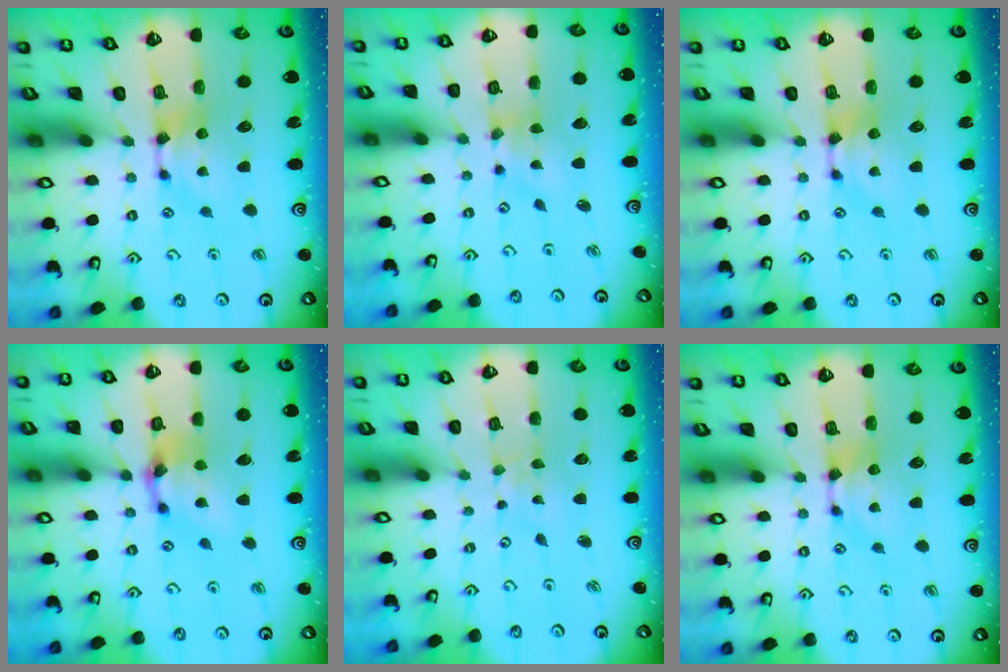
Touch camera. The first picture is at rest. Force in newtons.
{"total": 1.2, "press": 0.0, "slide": 1.2}
{"total": 0.0}
{"total": 4.6, "press": 4.1, "slide": 2.0}
{"total": 6.8, "press": 6.8, "slide": 0.4}
{"total": 0.0}